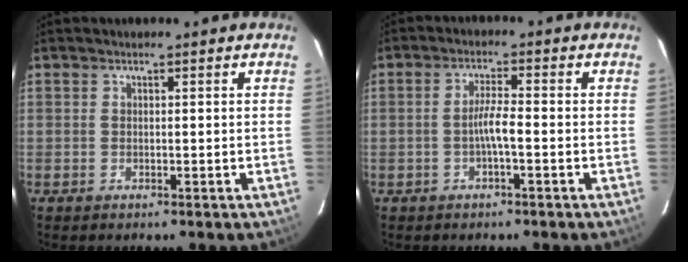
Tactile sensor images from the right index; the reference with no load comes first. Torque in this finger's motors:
{"motor_torque": [0.57, -0.25, 0.47, 0.11]}